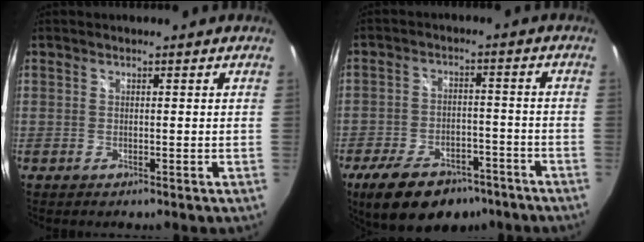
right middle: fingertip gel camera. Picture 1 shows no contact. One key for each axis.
{"total": 15.8, "fx": -11.0, "fy": 7.9, "fz": 8.1, "tx": -0.177, "ty": -0.009, "tz": -0.165}